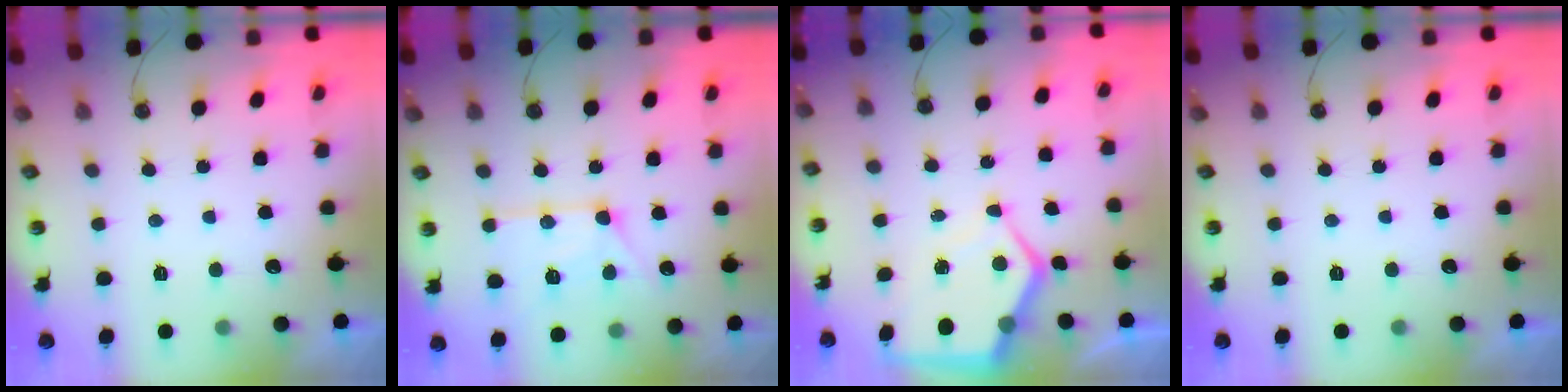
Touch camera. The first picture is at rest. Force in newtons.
{"total": 13.6, "press": 13.5, "slide": 1.4}
{"total": 9.4, "press": 9.4, "slide": 1.1}
{"total": 0.0}